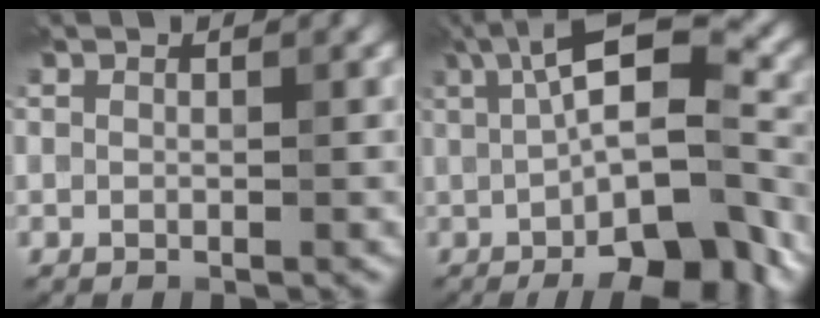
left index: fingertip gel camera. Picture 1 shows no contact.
{"total": 14.0, "force": [-2.7, 4.5, 13.0], "torque": [-0.168, 0.017, -0.026]}